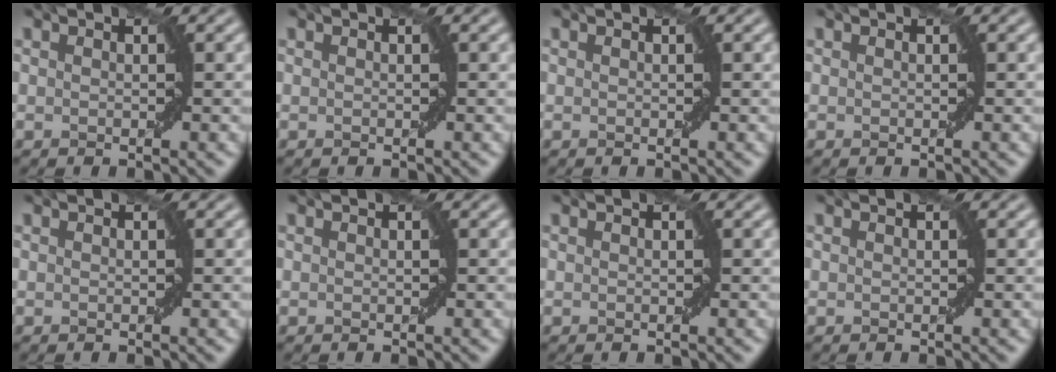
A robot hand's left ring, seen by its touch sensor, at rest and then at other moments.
{"total": 0.0}
{"total": 0.0}
{"total": 0.0}
{"total": 0.0}
{"total": 0.0}
{"total": 0.0}
{"total": 0.0}